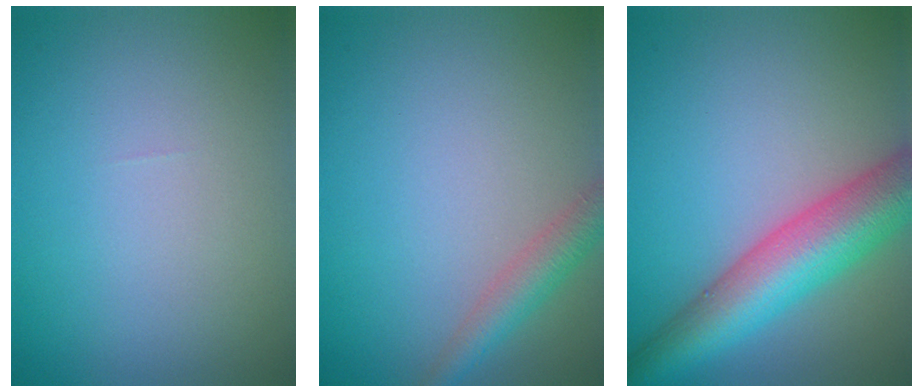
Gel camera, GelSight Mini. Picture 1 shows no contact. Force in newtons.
{"total": 2.8, "press": 2.8, "slide": 0.2}
{"total": 8.4, "press": 8.4, "slide": 0.3}